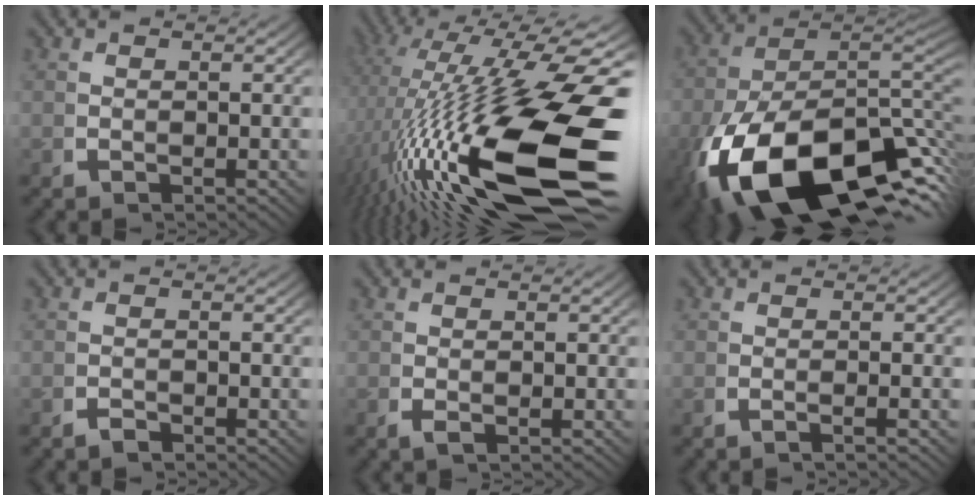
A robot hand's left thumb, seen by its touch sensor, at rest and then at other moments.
{"total": 17.0, "force": [-2.0, 8.0, 14.9], "torque": [-0.267, -0.042, -0.009]}
{"total": 24.2, "force": [-5.2, 15.2, 18.1], "torque": [-0.320, -0.073, -0.055]}
{"total": 1.0, "force": [-1.0, 0.2, 0.0], "torque": [0.007, -0.002, -0.019]}
{"total": 0.6, "force": [-0.3, 0.3, 0.5], "torque": [-0.013, -0.003, -0.003]}
{"total": 1.1, "force": [-0.4, -0.3, 1.0], "torque": [-0.022, 0.002, -0.009]}